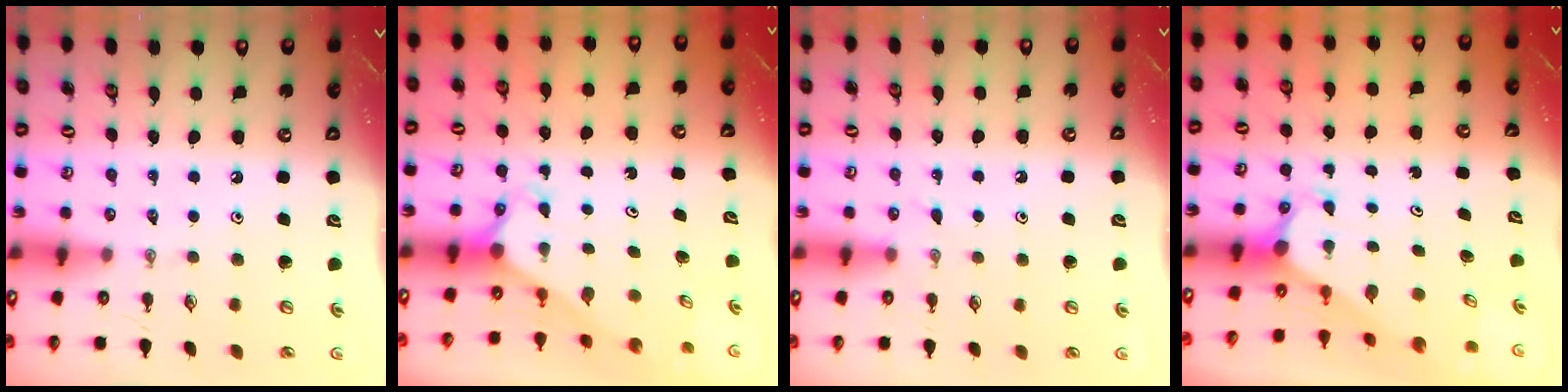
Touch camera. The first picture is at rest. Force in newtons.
{"total": 2.6, "press": 2.6, "slide": 0.2}
{"total": 2.9, "press": 2.8, "slide": 0.4}
{"total": 2.5, "press": 2.5, "slide": 0.1}